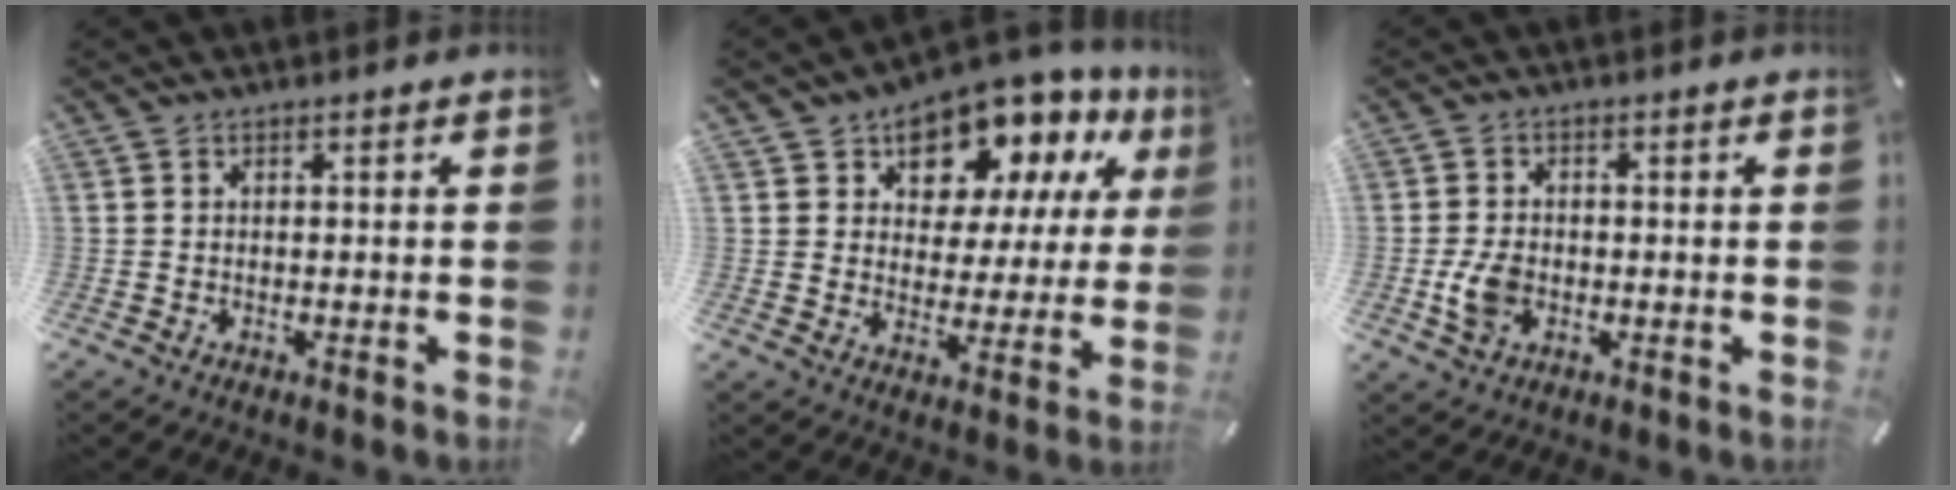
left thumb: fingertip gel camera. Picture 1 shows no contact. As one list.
[{"total": 10.6, "force": [8.2, 6.3, 2.5], "torque": [-0.056, -0.071, 0.149]}, {"total": 6.1, "force": [-1.1, 4.4, 4.0], "torque": [-0.086, -0.003, -0.021]}]